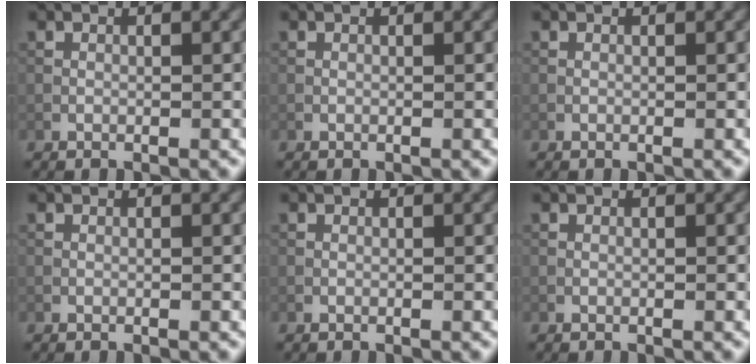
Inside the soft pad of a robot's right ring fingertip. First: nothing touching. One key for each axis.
{"total": 0.0}
{"total": 0.0}
{"total": 0.0}
{"total": 0.0}
{"total": 0.0}